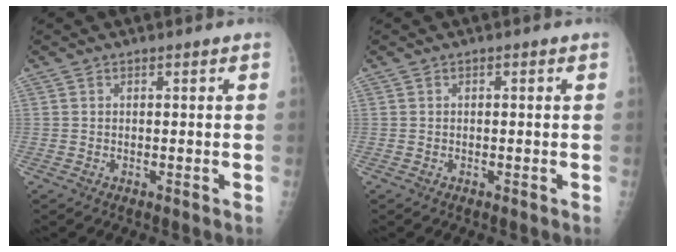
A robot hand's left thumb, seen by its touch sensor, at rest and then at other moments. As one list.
[{"total": 0.0}]